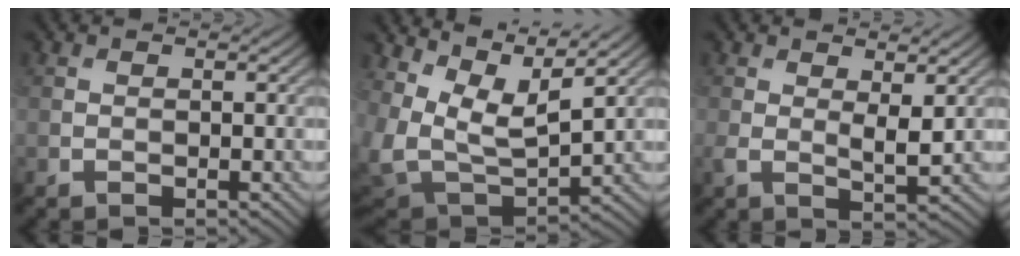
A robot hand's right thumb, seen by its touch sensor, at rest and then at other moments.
{"total": 11.6, "force": [7.0, 5.3, 7.5], "torque": [-0.191, 0.011, 0.127]}
{"total": 3.3, "force": [1.0, 1.1, 2.9], "torque": [-0.062, -0.006, 0.020]}